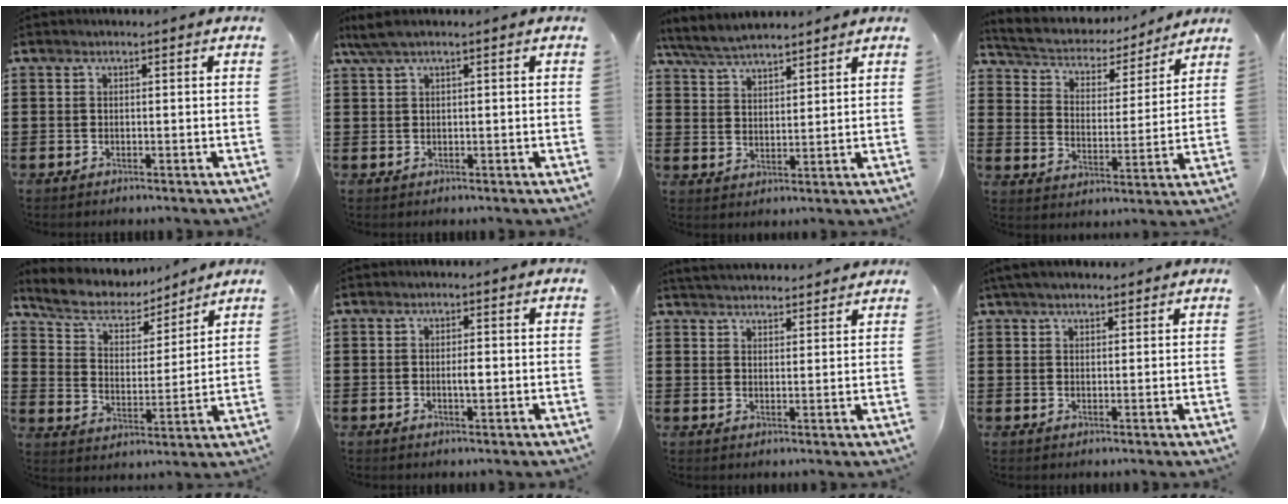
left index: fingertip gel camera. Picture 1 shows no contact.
{"total": 2.4, "force": [1.3, 0.2, 2.0], "torque": [-0.047, -0.003, 0.021]}
{"total": 5.2, "force": [4.9, 1.0, 1.4], "torque": [-0.048, -0.014, 0.089]}
{"total": 4.6, "force": [4.3, 1.4, 0.9], "torque": [-0.044, -0.031, 0.068]}
{"total": 6.9, "force": [5.8, 2.6, 2.5], "torque": [-0.082, -0.030, 0.099]}
{"total": 2.0, "force": [-0.2, 0.6, 1.9], "torque": [-0.036, -0.001, -0.004]}
{"total": 3.4, "force": [3.4, 0.2, -0.1], "torque": [-0.010, -0.013, 0.064]}
{"total": 3.1, "force": [2.7, 0.9, 1.2], "torque": [-0.032, 0.003, 0.052]}